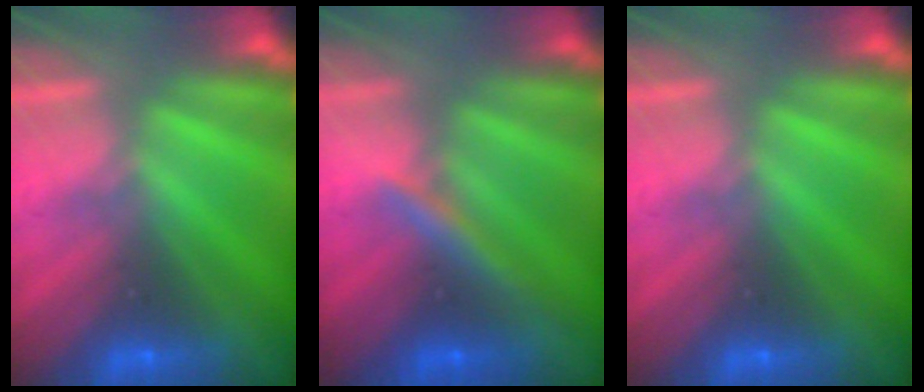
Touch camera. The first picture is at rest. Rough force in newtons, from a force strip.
{"total": 3.2}
{"total": 0.0}